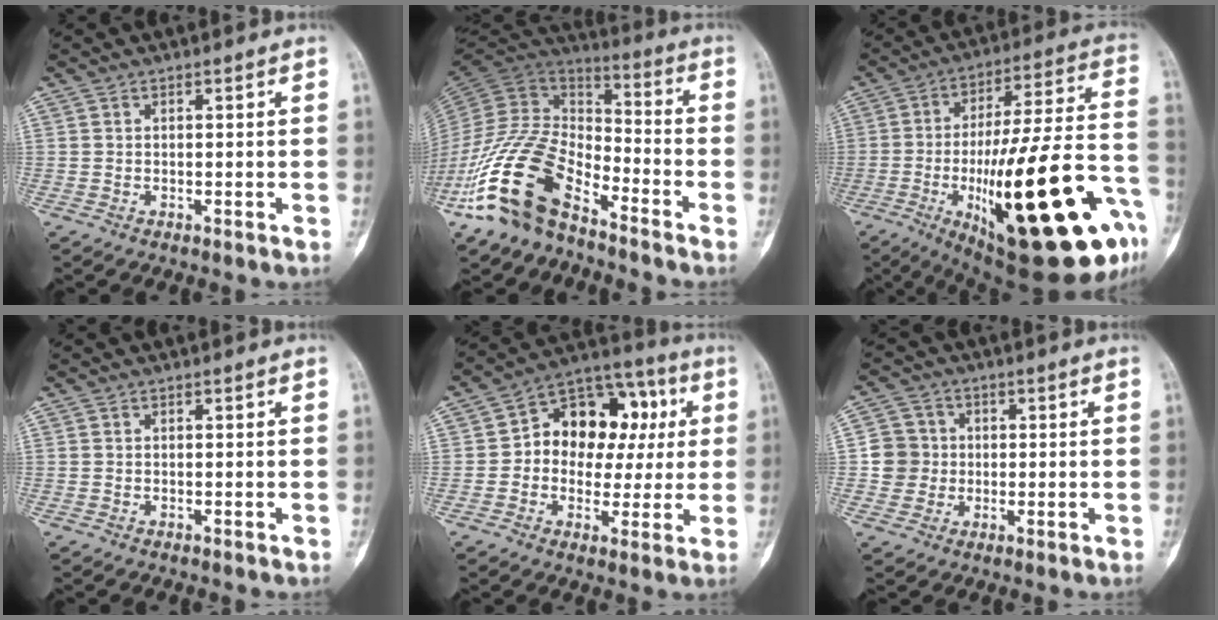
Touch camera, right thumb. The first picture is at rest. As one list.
[{"total": 18.9, "force": [-11.6, 9.3, 11.6], "torque": [-0.215, 0.076, -0.226]}, {"total": 34.3, "force": [-11.5, 9.2, 31.0], "torque": [-0.431, 0.022, -0.160]}, {"total": 0.0}, {"total": 16.4, "force": [2.0, 12.1, 10.9], "torque": [-0.096, 0.037, 0.022]}, {"total": 6.0, "force": [0.0, 5.9, 0.9], "torque": [0.017, 0.010, -0.008]}]